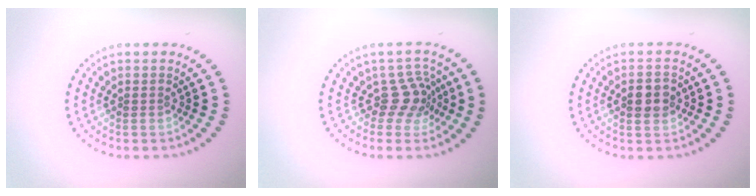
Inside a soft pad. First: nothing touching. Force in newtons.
{"total": 2.8, "press": 2.0, "slide": 2.0}
{"total": 2.8, "press": 2.8, "slide": 0.1}